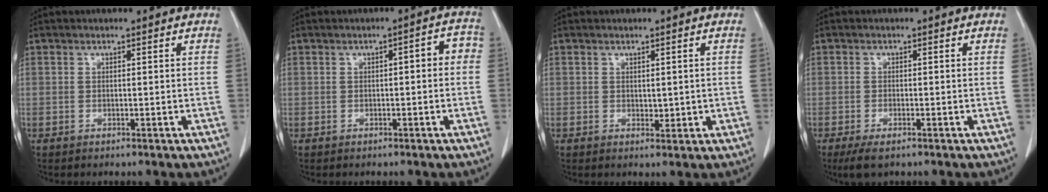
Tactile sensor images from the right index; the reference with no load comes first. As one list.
[{"total": 3.4, "force": [0.0, 1.2, 3.2], "torque": [-0.036, 0.022, -0.004]}, {"total": 1.7, "force": [0.1, 1.0, 1.4], "torque": [-0.018, -0.003, 0.009]}, {"total": 3.2, "force": [-2.0, 0.9, 2.2], "torque": [-0.044, -0.006, -0.030]}]